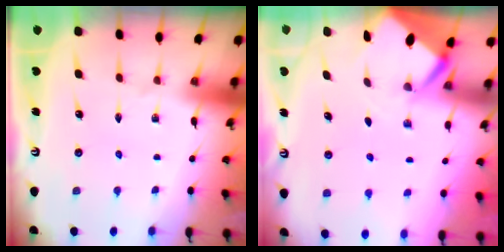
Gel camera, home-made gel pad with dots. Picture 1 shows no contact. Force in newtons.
{"total": 2.7, "press": 2.7, "slide": 0.2}